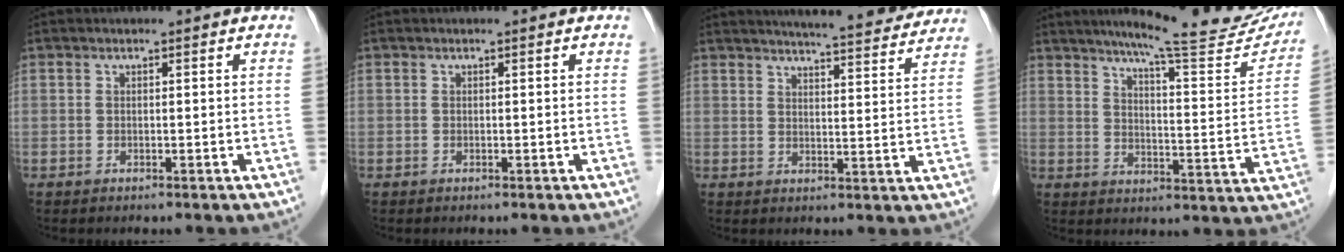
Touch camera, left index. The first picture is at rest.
{"total": 0.0}
{"total": 16.4, "force": [15.2, 1.8, 6.0], "torque": [-0.078, -0.010, 0.184]}
{"total": 21.6, "force": [18.8, 1.9, 10.5], "torque": [-0.138, -0.047, 0.234]}